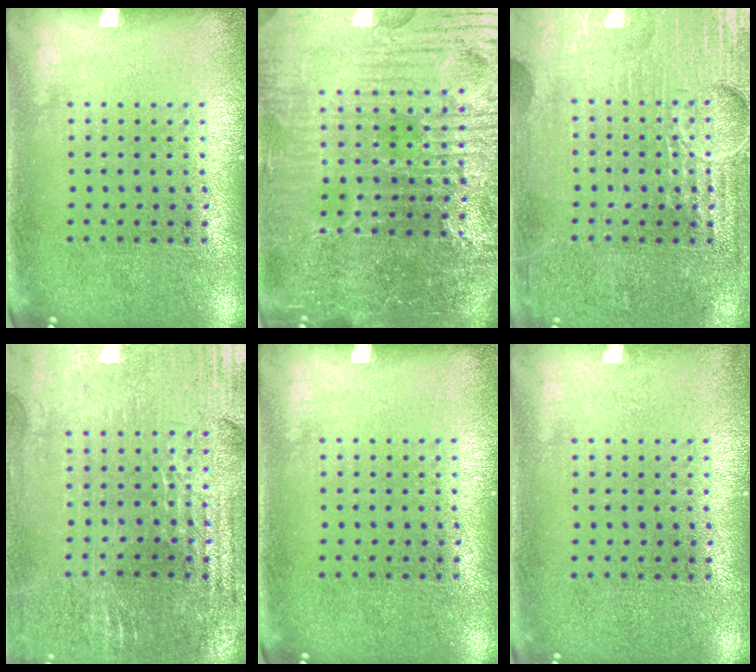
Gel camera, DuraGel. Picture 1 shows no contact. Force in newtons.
{"total": 5.9, "press": 5.5, "slide": 2.1}
{"total": 4.1, "press": 4.0, "slide": 0.7}
{"total": 2.9, "press": 2.8, "slide": 0.5}
{"total": 0.0}
{"total": 0.5, "press": 0.5, "slide": 0.1}